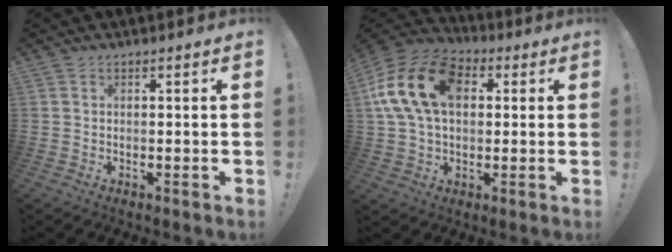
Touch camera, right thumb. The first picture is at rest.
{"total": 19.1, "force": [4.6, 12.8, 13.4], "torque": [-0.256, 0.007, 0.084]}